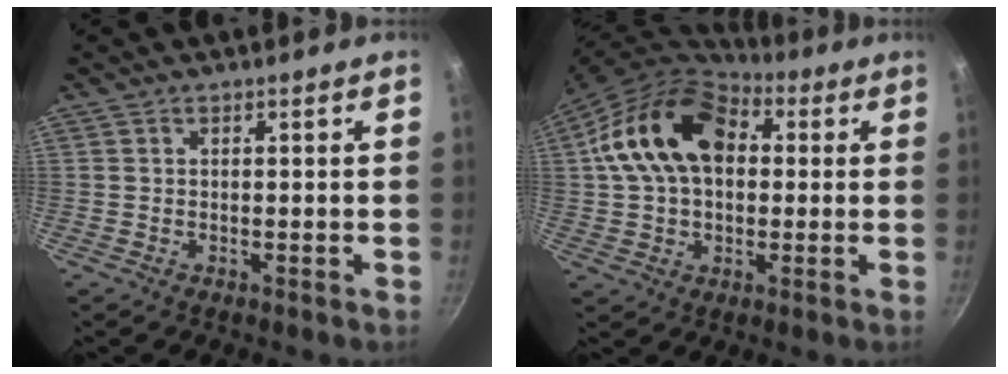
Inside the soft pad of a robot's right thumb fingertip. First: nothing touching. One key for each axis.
{"total": 18.4, "fx": 3.2, "fy": 12.8, "fz": 12.9, "tx": -0.202, "ty": 0.028, "tz": 0.041}